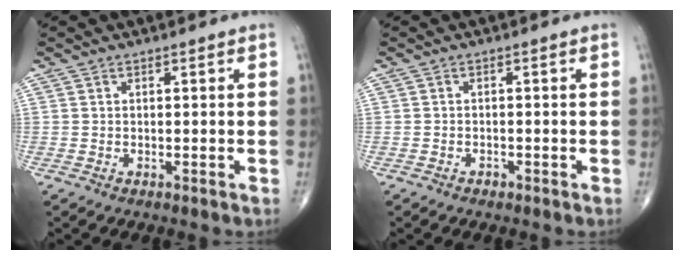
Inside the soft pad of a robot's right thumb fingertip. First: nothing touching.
{"total": 1.0, "force": [-0.7, 0.6, 0.3], "torque": [-0.004, 0.002, -0.013]}